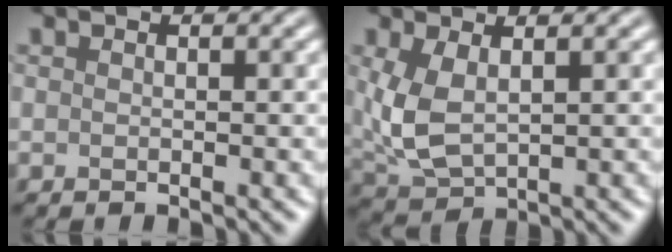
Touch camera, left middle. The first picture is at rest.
{"total": 4.3, "force": [0.9, 2.3, 3.6], "torque": [-0.092, -0.002, 0.023]}